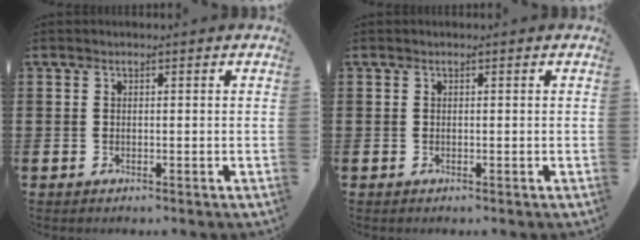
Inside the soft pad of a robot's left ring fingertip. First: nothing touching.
{"total": 0.0}